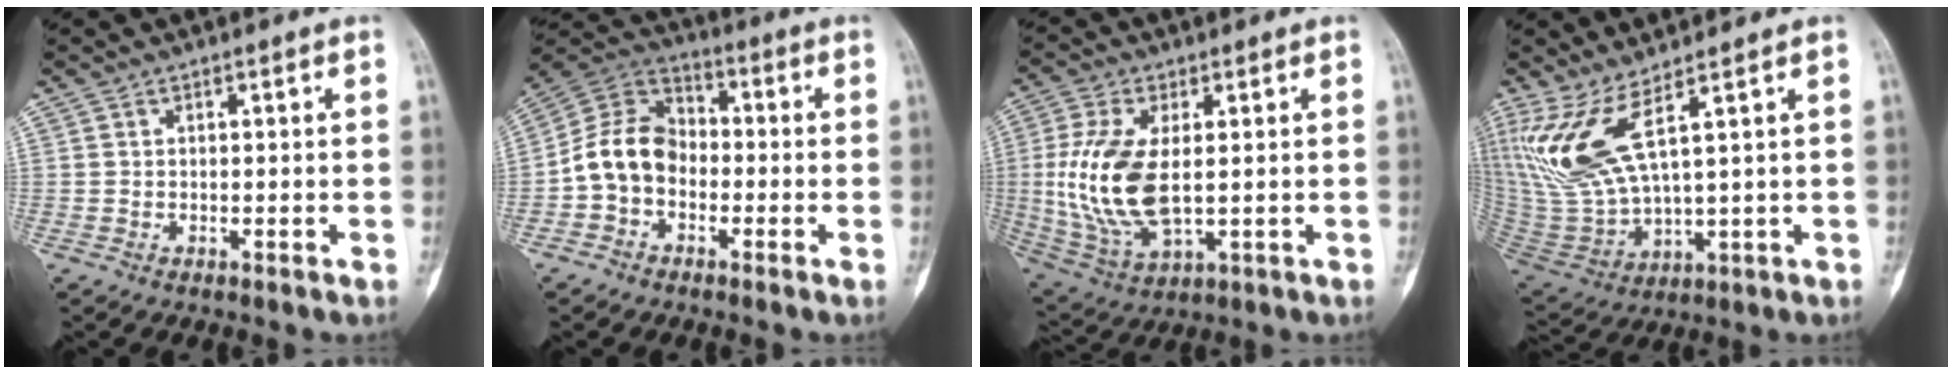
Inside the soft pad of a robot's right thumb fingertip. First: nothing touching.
{"total": 10.8, "force": [-2.4, 8.4, 6.4], "torque": [-0.101, 0.037, -0.062]}
{"total": 14.7, "force": [0.6, 7.2, 12.8], "torque": [-0.276, -0.013, 0.023]}
{"total": 12.3, "force": [6.3, 2.8, 10.2], "torque": [-0.238, -0.043, 0.150]}